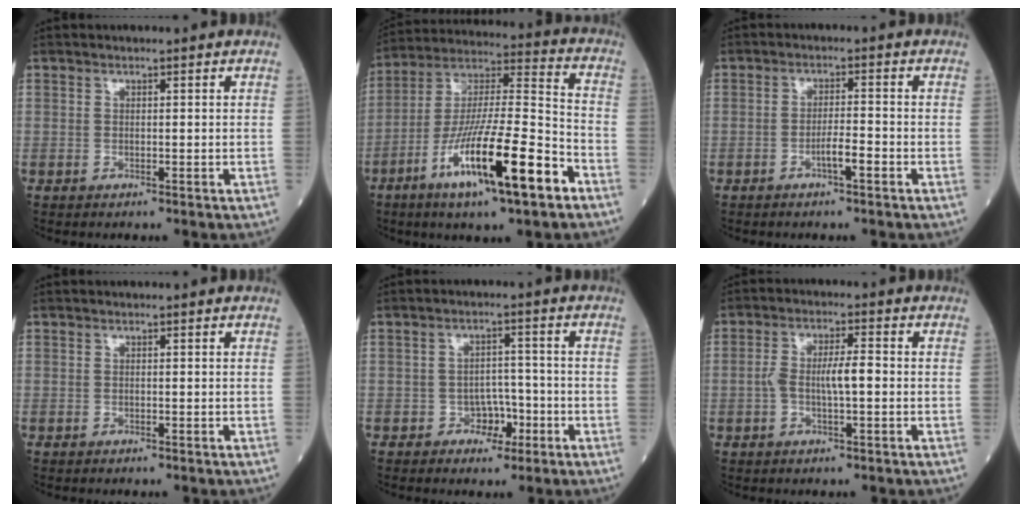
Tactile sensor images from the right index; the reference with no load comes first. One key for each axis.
{"total": 19.3, "fx": -9.3, "fy": 1.9, "fz": 16.8, "tx": -0.316, "ty": -0.026, "tz": -0.163}
{"total": 3.0, "fx": -1.5, "fy": 0.3, "fz": 2.6, "tx": -0.043, "ty": 0.002, "tz": -0.027}
{"total": 0.0}
{"total": 4.0, "fx": -1.8, "fy": 2.9, "fz": 2.0, "tx": -0.020, "ty": 0.010, "tz": -0.027}
{"total": 5.3, "fx": -0.5, "fy": 1.2, "fz": 5.1, "tx": -0.104, "ty": 0.014, "tz": -0.008}